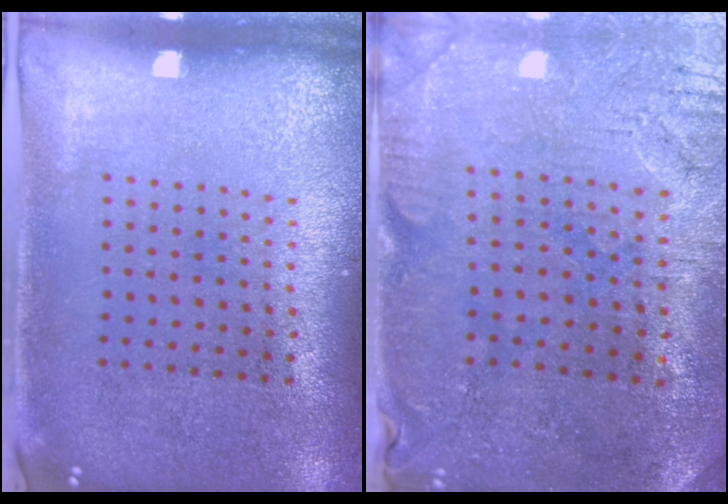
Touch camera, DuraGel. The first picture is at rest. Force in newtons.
{"total": 0.6, "press": 0.5, "slide": 0.3}